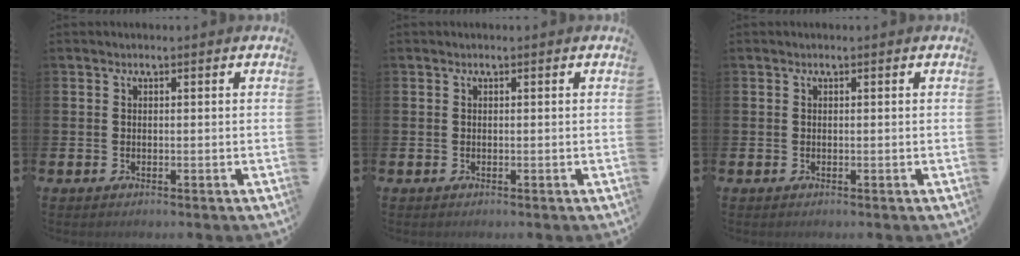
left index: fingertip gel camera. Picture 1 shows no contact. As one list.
[{"total": 0.0}, {"total": 0.0}]